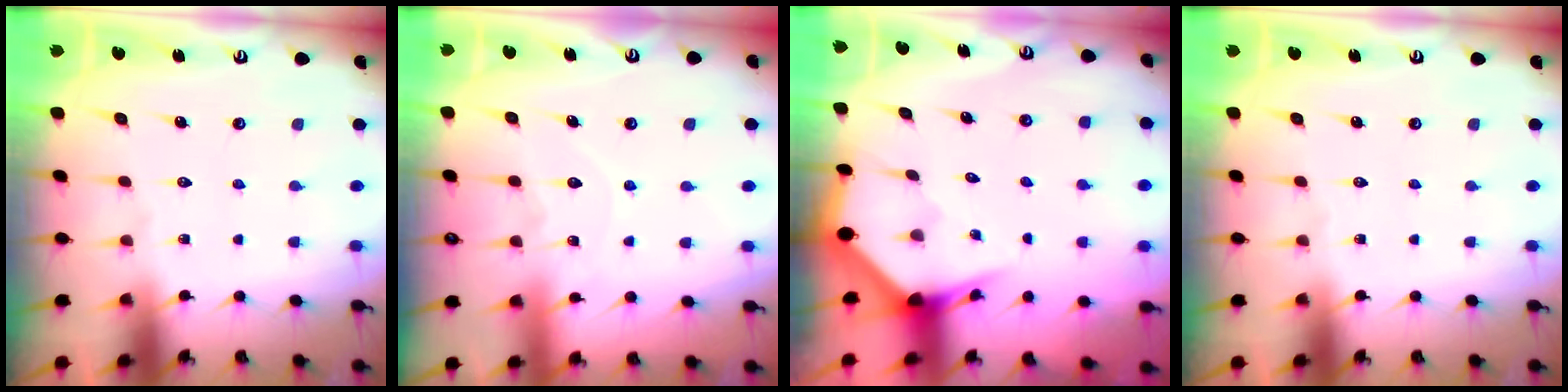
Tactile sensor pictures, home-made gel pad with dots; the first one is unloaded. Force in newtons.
{"total": 6.1, "press": 6.1, "slide": 0.5}
{"total": 2.8, "press": 2.8, "slide": 0.0}
{"total": 0.0}